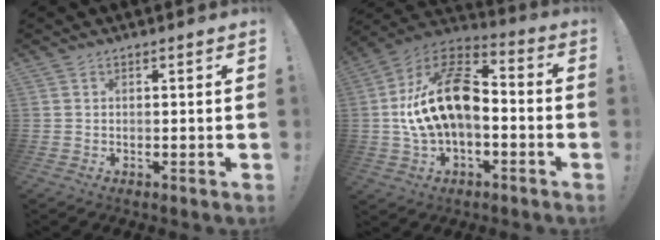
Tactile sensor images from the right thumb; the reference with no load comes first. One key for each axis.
{"total": 19.3, "fx": 0.5, "fy": 11.8, "fz": 15.4, "tx": -0.264, "ty": 0.013, "tz": 0.016}